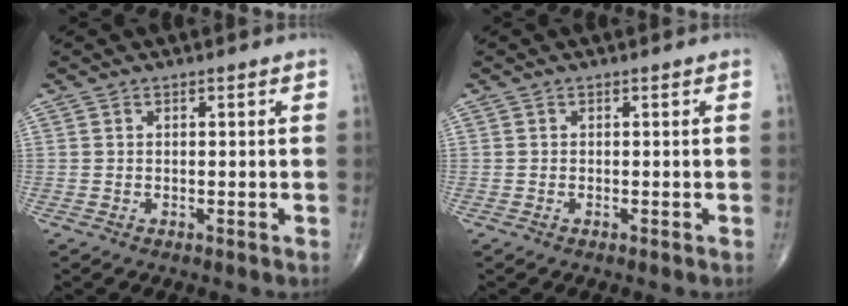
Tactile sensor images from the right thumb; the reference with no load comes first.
{"total": 0.0}